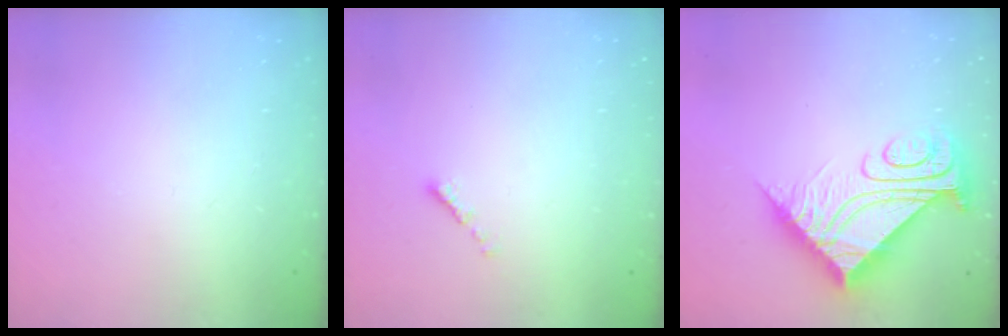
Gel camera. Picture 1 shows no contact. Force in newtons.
{"total": 0.0}
{"total": 13.0, "press": 13.0, "slide": 1.0}